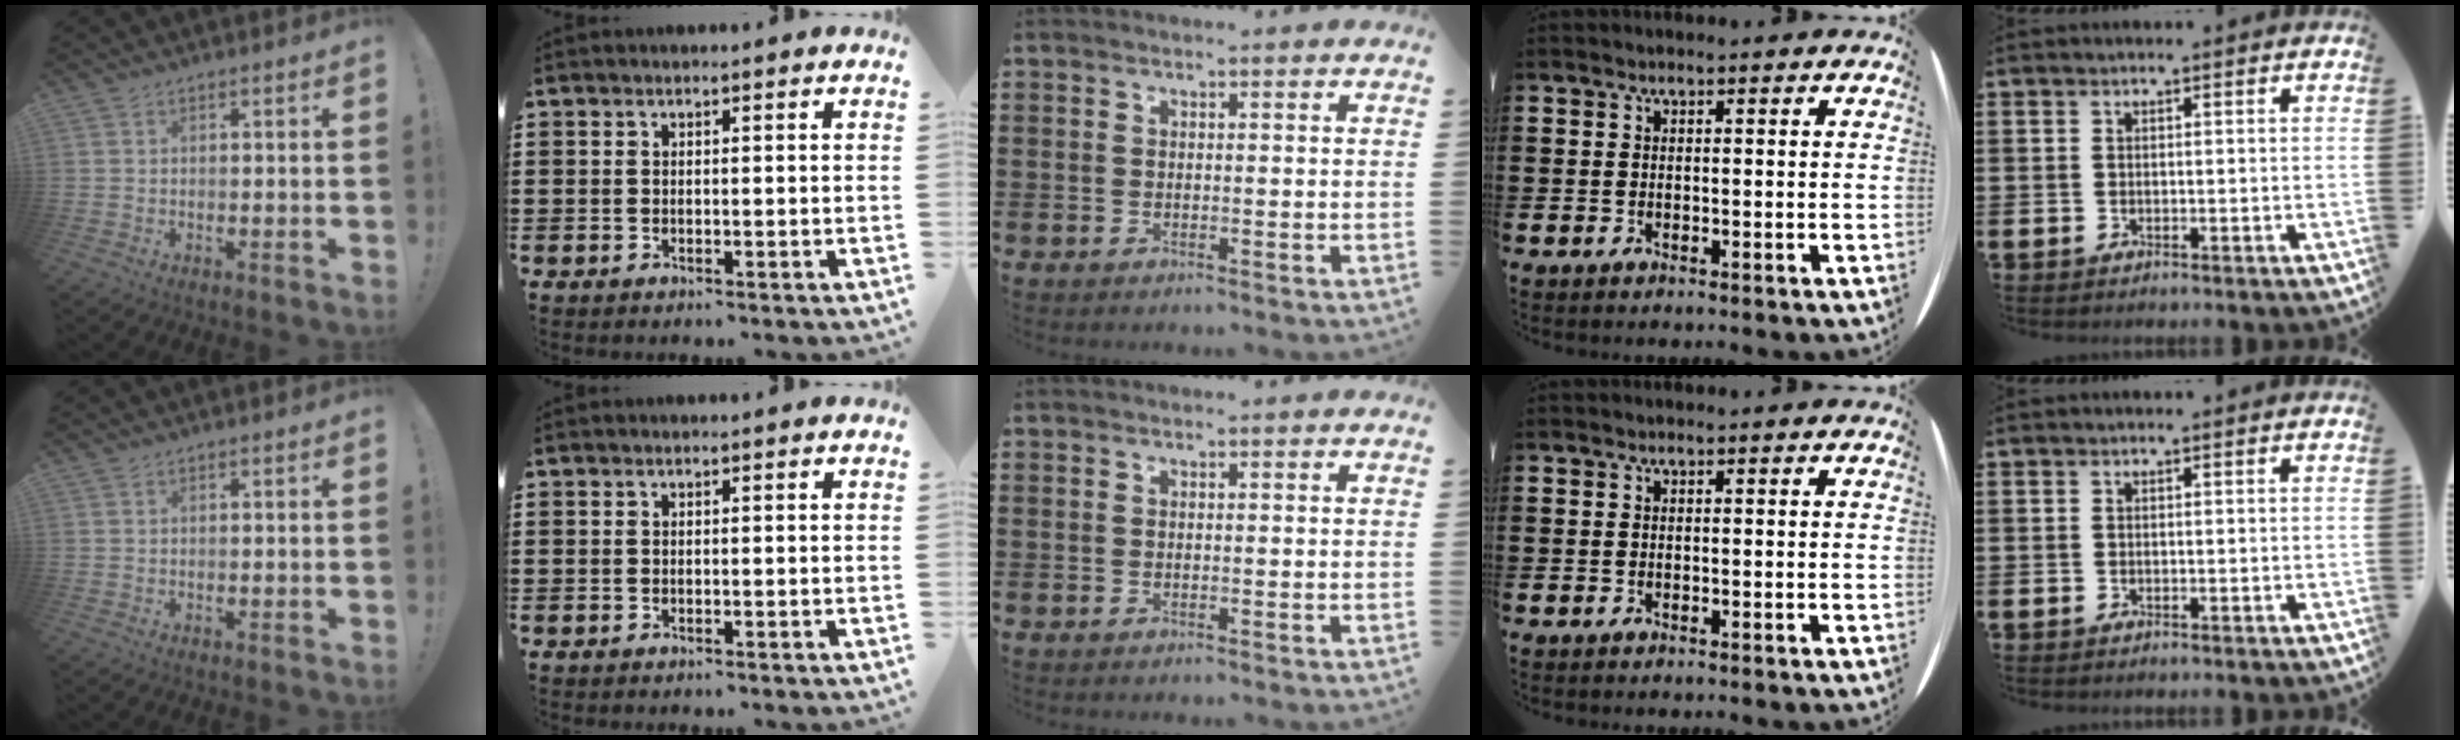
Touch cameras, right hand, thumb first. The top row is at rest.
{}